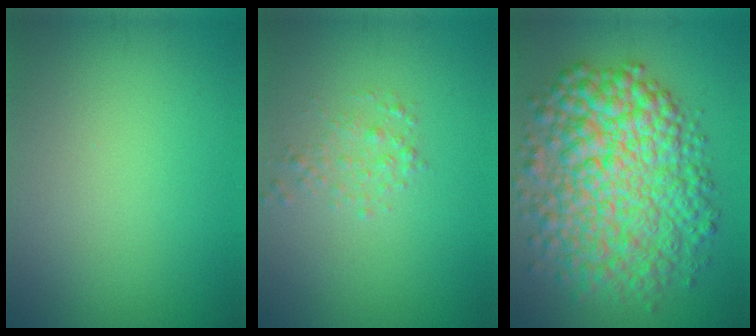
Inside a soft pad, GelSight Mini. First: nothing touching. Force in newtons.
{"total": 1.4, "press": 1.4, "slide": 0.0}
{"total": 11.0, "press": 11.0, "slide": 0.1}